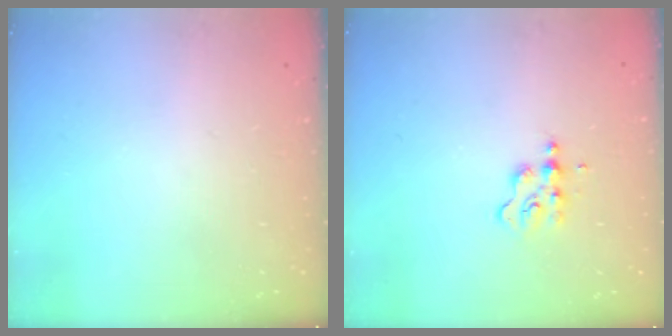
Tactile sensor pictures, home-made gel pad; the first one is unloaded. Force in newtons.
{"total": 3.1, "press": 3.1, "slide": 0.3}